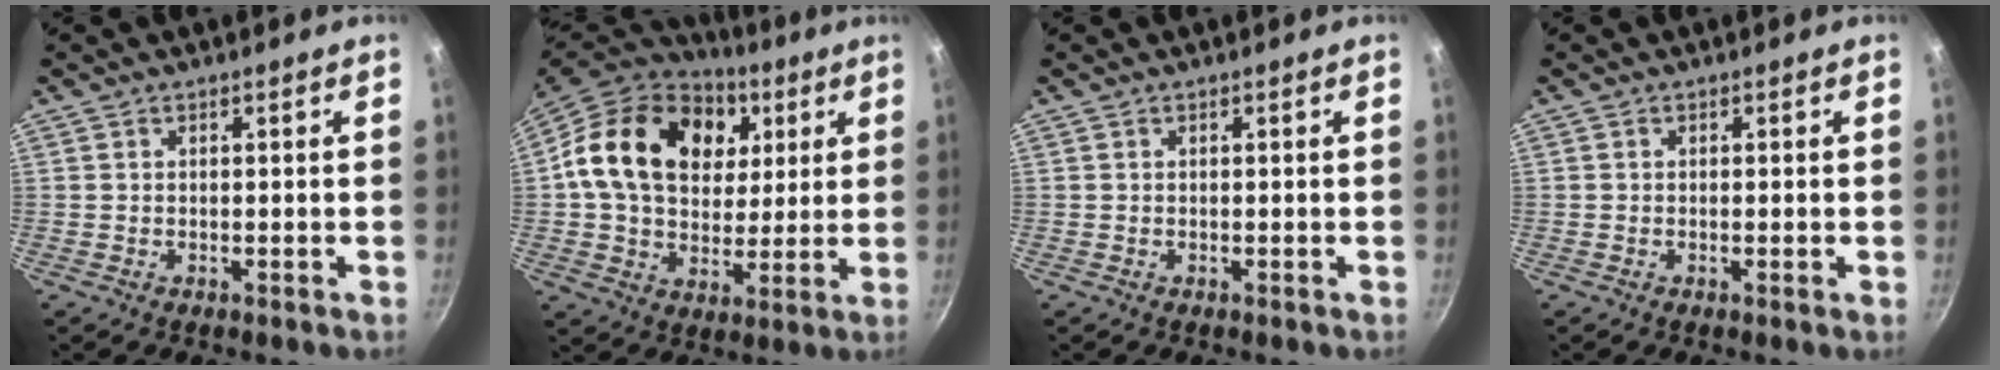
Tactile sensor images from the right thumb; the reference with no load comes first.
{"total": 23.0, "force": [6.8, 16.8, 14.2], "torque": [-0.223, 0.001, 0.109]}
{"total": 0.0}
{"total": 0.6, "force": [-0.2, 0.0, 0.6], "torque": [-0.010, -0.002, -0.006]}